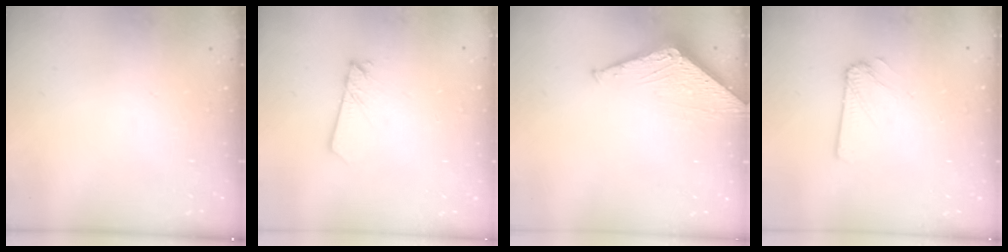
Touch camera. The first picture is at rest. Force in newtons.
{"total": 2.4, "press": 2.4, "slide": 0.1}
{"total": 4.9, "press": 4.8, "slide": 0.5}
{"total": 2.3, "press": 2.3, "slide": 0.2}